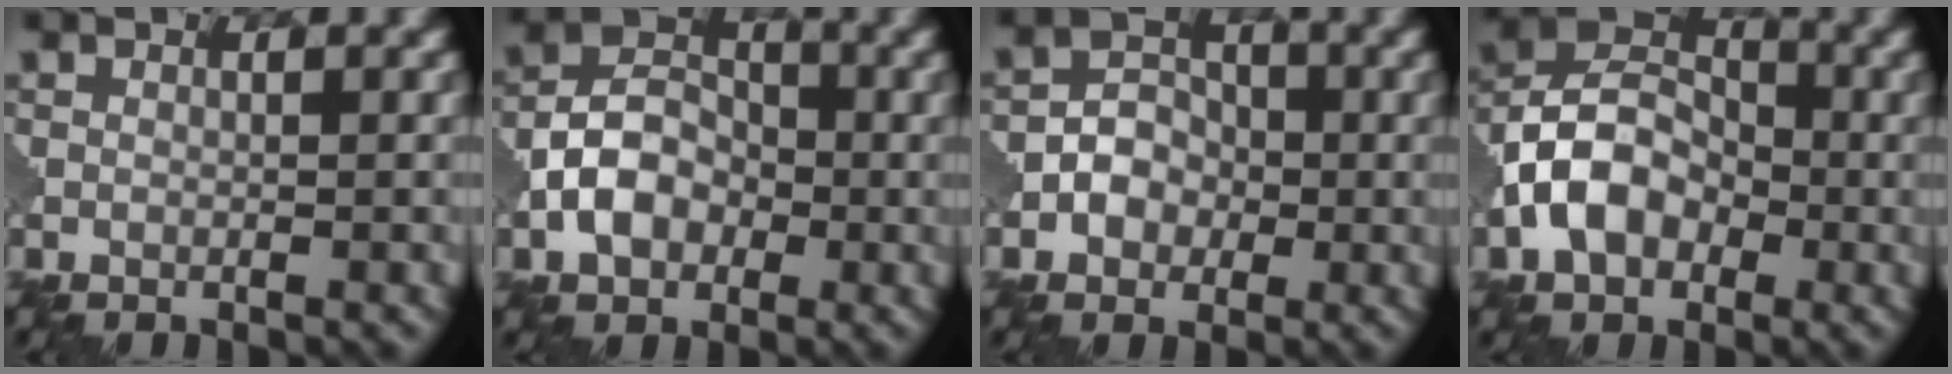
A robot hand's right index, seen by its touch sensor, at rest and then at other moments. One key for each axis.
{"total": 5.2, "fx": -1.6, "fy": 3.7, "fz": 3.2, "tx": -0.054, "ty": 0.008, "tz": -0.036}
{"total": 3.0, "fx": -0.9, "fy": 2.5, "fz": 1.4, "tx": -0.017, "ty": 0.007, "tz": -0.020}
{"total": 7.1, "fx": -2.2, "fy": 5.1, "fz": 4.4, "tx": -0.080, "ty": 0.014, "tz": -0.056}